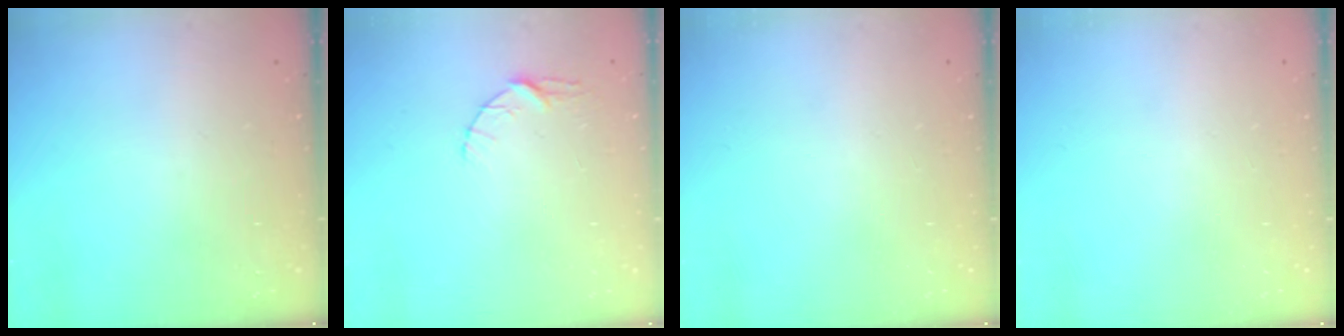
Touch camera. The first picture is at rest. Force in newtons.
{"total": 3.4, "press": 3.3, "slide": 0.5}
{"total": 0.0}
{"total": 0.0}